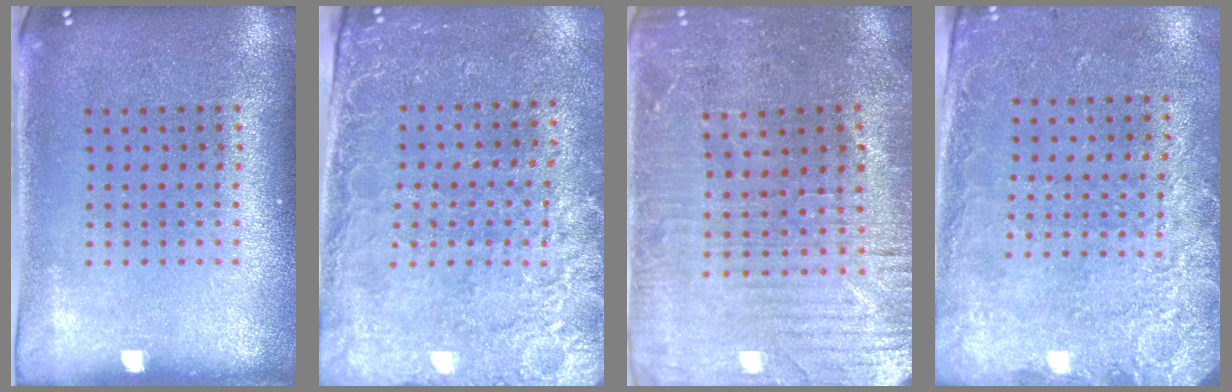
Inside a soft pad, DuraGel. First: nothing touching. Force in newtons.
{"total": 2.7, "press": 2.4, "slide": 1.2}
{"total": 1.8, "press": 1.8, "slide": 0.5}
{"total": 2.6, "press": 1.9, "slide": 1.8}